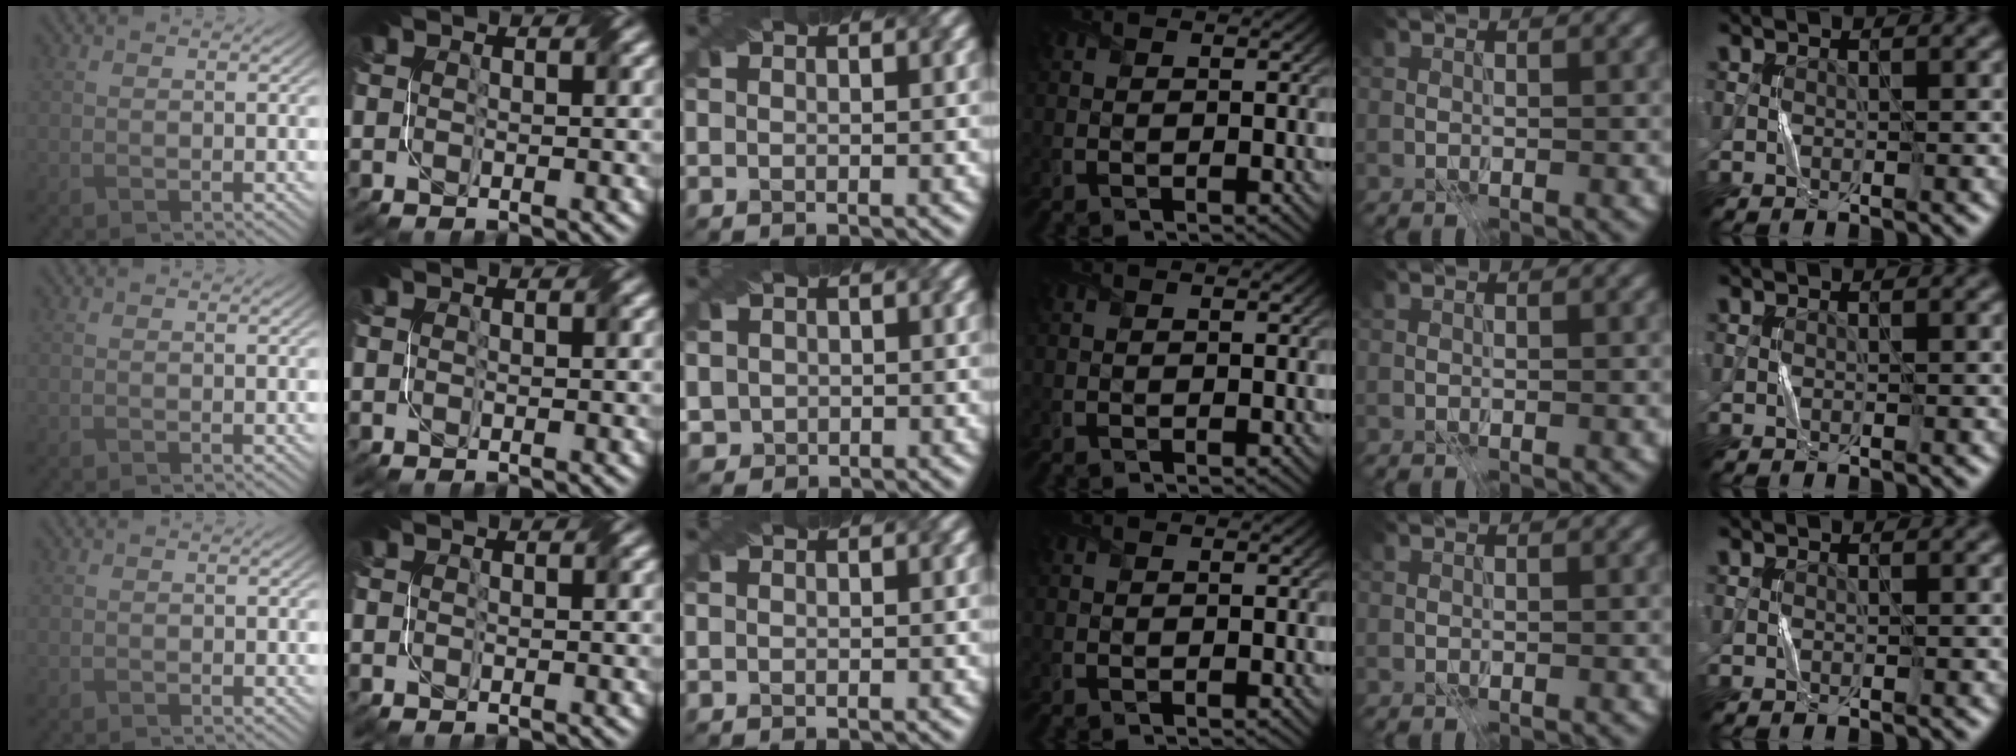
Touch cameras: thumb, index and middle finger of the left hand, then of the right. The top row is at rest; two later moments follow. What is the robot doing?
{"motion": "fold", "object": "paper"}